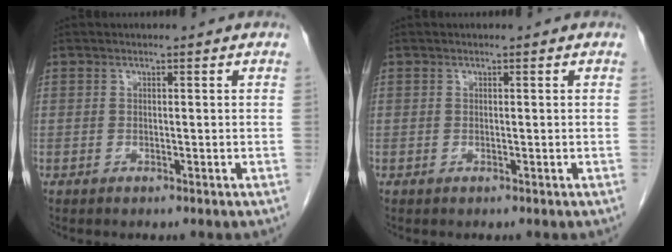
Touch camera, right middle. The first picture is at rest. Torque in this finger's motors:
{"motor_torque": [-0.01, 0.00, -0.02, -0.01]}